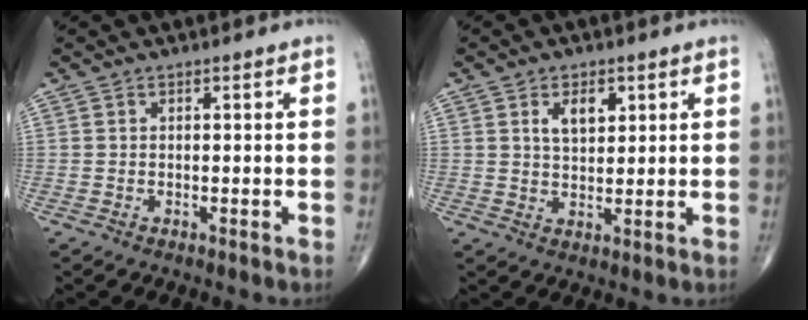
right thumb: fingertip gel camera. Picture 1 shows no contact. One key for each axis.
{"total": 5.2, "fx": 2.1, "fy": 2.9, "fz": 3.7, "tx": -0.047, "ty": -0.014, "tz": 0.037}